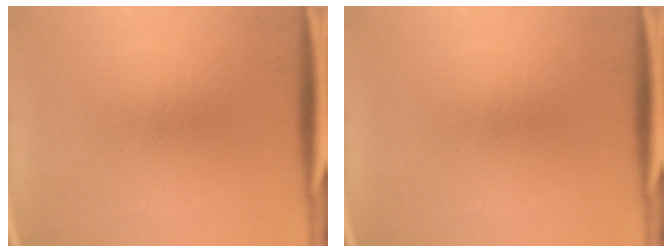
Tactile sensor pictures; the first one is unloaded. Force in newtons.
{"total": 0.0}